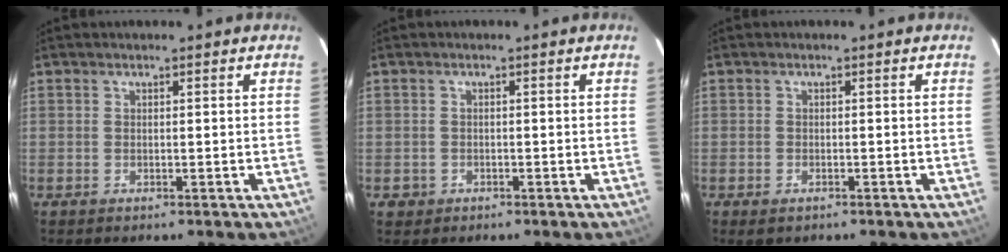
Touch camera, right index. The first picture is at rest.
{"total": 2.2, "force": [-0.8, 2.0, 0.2], "torque": [-0.010, 0.003, -0.009]}
{"total": 1.7, "force": [-1.1, 1.0, 0.7], "torque": [-0.015, -0.005, -0.018]}